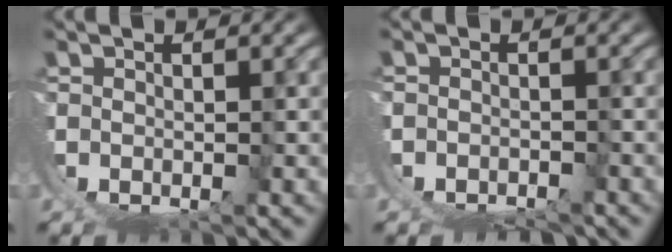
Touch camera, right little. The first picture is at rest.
{"total": 3.4, "force": [-3.3, 0.7, 0.4], "torque": [0.001, -0.023, -0.048]}